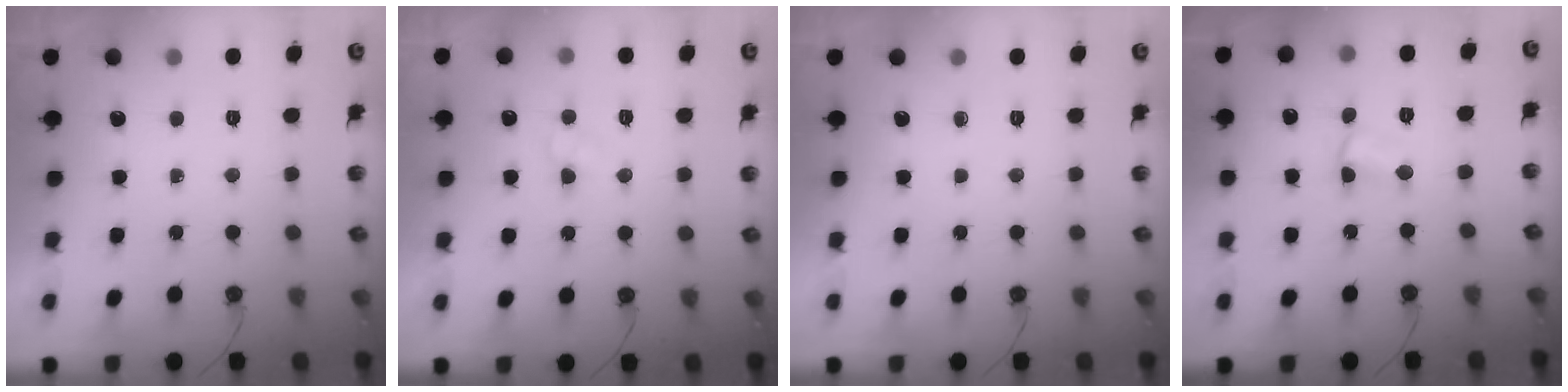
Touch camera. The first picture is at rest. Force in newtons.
{"total": 4.8, "press": 4.8, "slide": 0.3}
{"total": 0.0}
{"total": 1.8, "press": 1.7, "slide": 0.5}